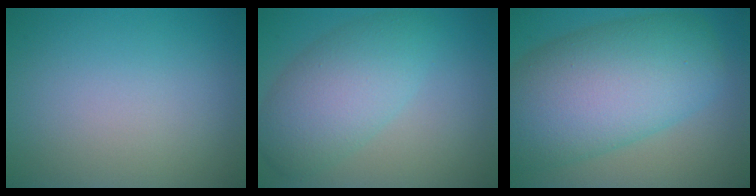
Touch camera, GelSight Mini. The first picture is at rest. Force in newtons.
{"total": 5.9, "press": 5.9, "slide": 0.3}
{"total": 12.0, "press": 12.0, "slide": 0.4}